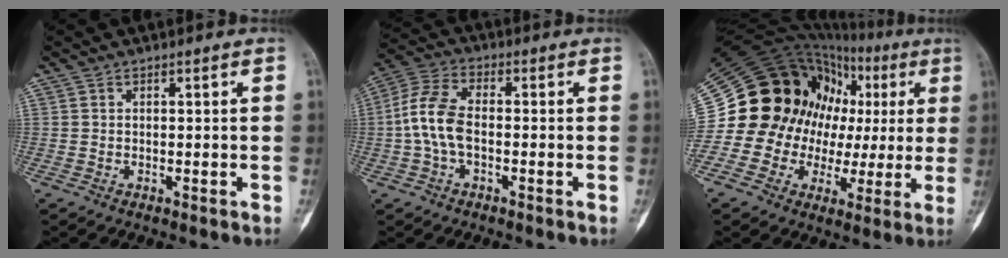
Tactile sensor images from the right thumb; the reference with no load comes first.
{"total": 8.7, "force": [-1.1, 4.8, 7.2], "torque": [-0.158, 0.027, -0.029]}
{"total": 26.9, "force": [3.0, 21.7, 15.5], "torque": [-0.220, 0.083, 0.059]}